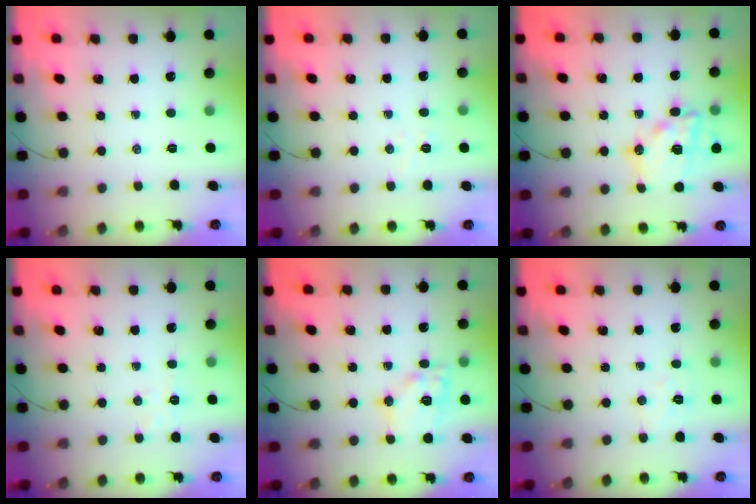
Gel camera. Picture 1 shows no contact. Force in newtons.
{"total": 3.7, "press": 3.7, "slide": 0.8}
{"total": 16.5, "press": 16.1, "slide": 3.5}
{"total": 4.3, "press": 4.1, "slide": 1.0}
{"total": 12.8, "press": 12.7, "slide": 2.0}
{"total": 5.2, "press": 5.1, "slide": 1.1}